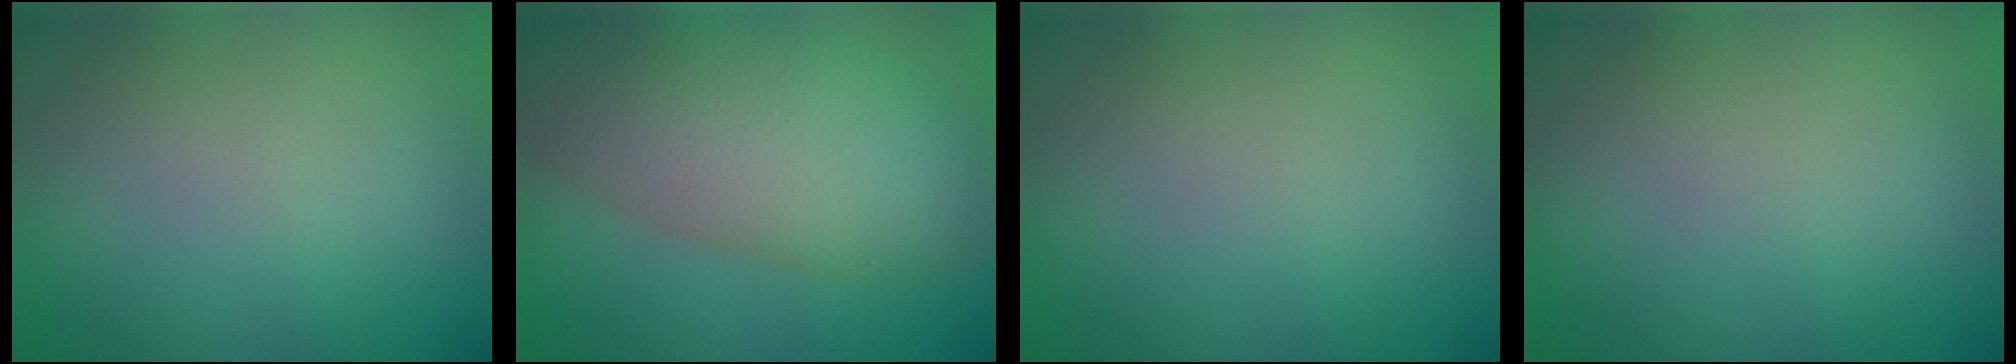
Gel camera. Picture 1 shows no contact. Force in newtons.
{"total": 10.6, "press": 10.6, "slide": 0.3}
{"total": 0.0}
{"total": 0.0}